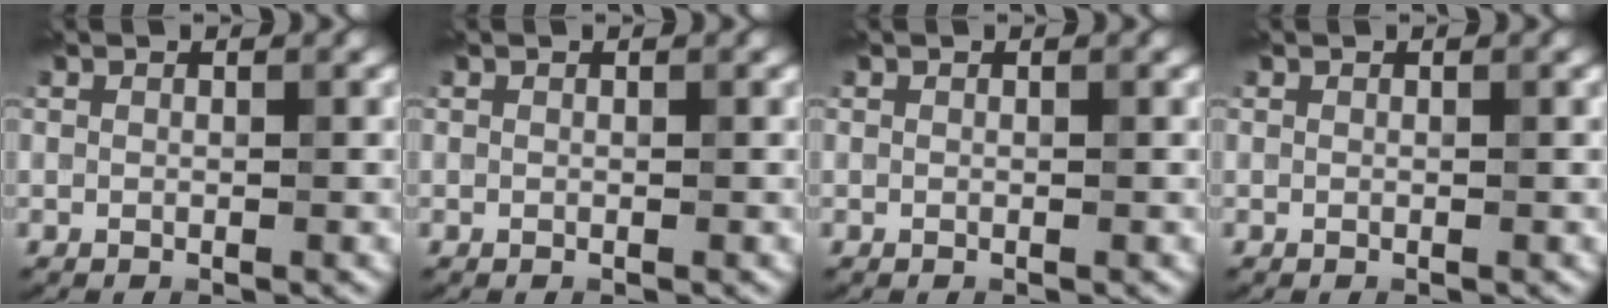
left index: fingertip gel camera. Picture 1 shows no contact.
{"total": 0.0}
{"total": 0.0}
{"total": 0.0}